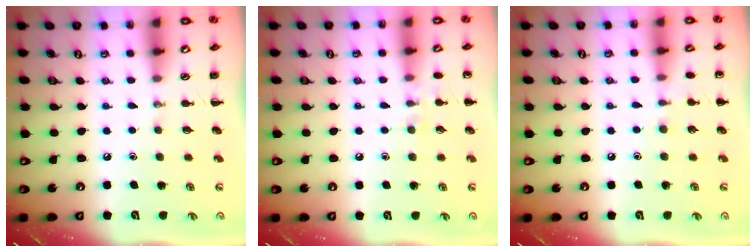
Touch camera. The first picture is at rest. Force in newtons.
{"total": 6.7, "press": 6.5, "slide": 1.6}
{"total": 5.5, "press": 5.2, "slide": 1.8}